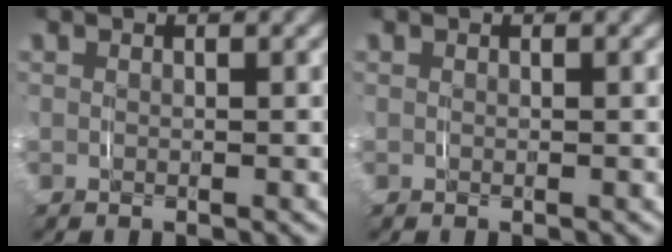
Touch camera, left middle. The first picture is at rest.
{"total": 0.0}